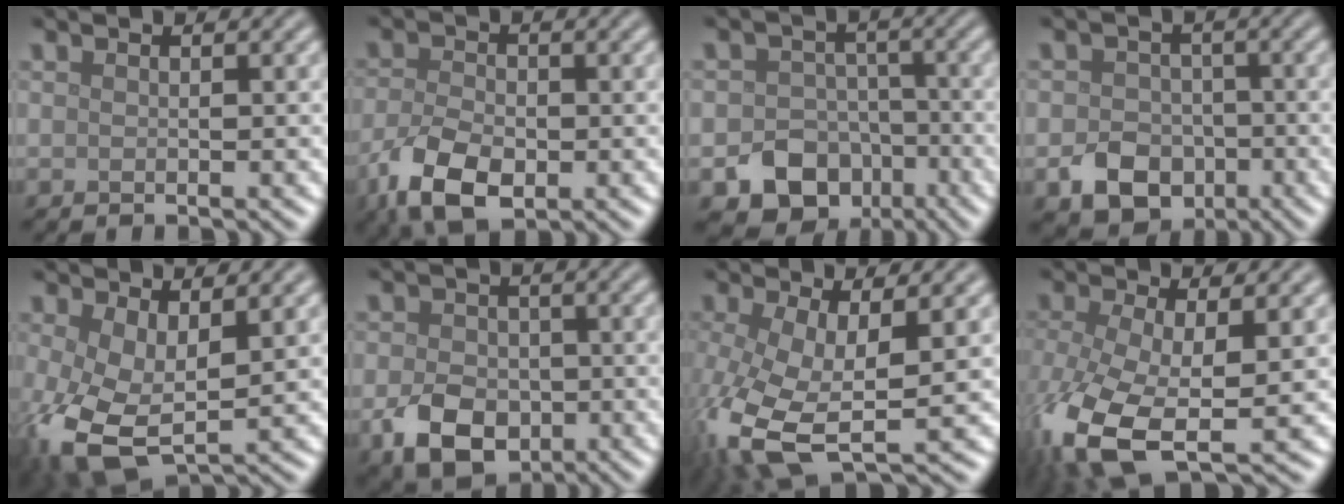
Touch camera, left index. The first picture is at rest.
{"total": 6.3, "force": [-2.6, 3.7, 4.3], "torque": [-0.102, -0.012, -0.053]}
{"total": 10.5, "force": [-5.0, 8.6, 3.2], "torque": [-0.018, -0.038, -0.091]}
{"total": 5.3, "force": [-2.0, 4.2, 2.5], "torque": [-0.036, -0.008, -0.037]}
{"total": 7.8, "force": [-0.7, 4.3, 6.5], "torque": [-0.158, -0.023, -0.005]}
{"total": 6.4, "force": [-2.1, 4.8, 3.8], "torque": [-0.076, -0.012, -0.041]}
{"total": 9.6, "force": [-2.0, 4.4, 8.3], "torque": [-0.193, -0.025, -0.034]}
{"total": 10.3, "force": [-3.1, 4.9, 8.5], "torque": [-0.203, -0.029, -0.051]}